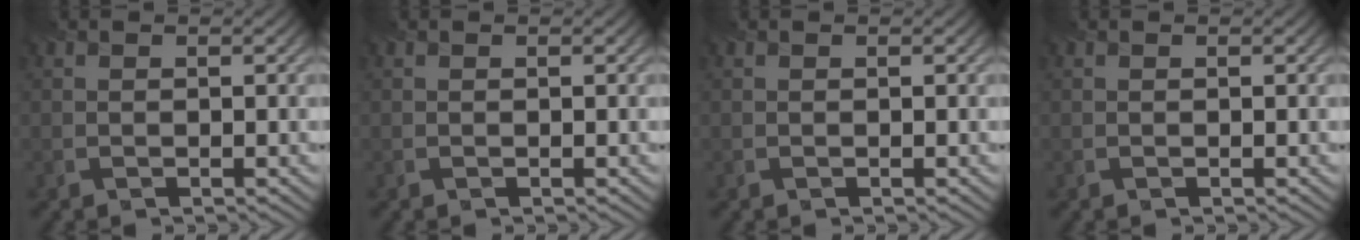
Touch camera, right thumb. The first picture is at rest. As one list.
[{"total": 0.0}, {"total": 0.0}, {"total": 0.0}]